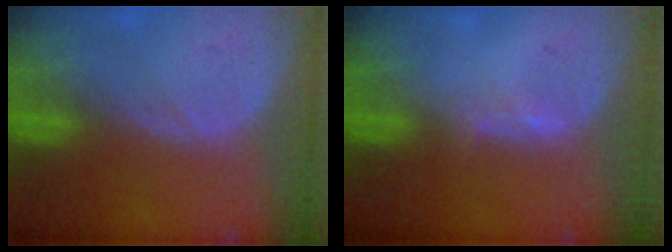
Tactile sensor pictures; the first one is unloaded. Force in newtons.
{"total": 1.0, "press": 0.8, "slide": 0.5}